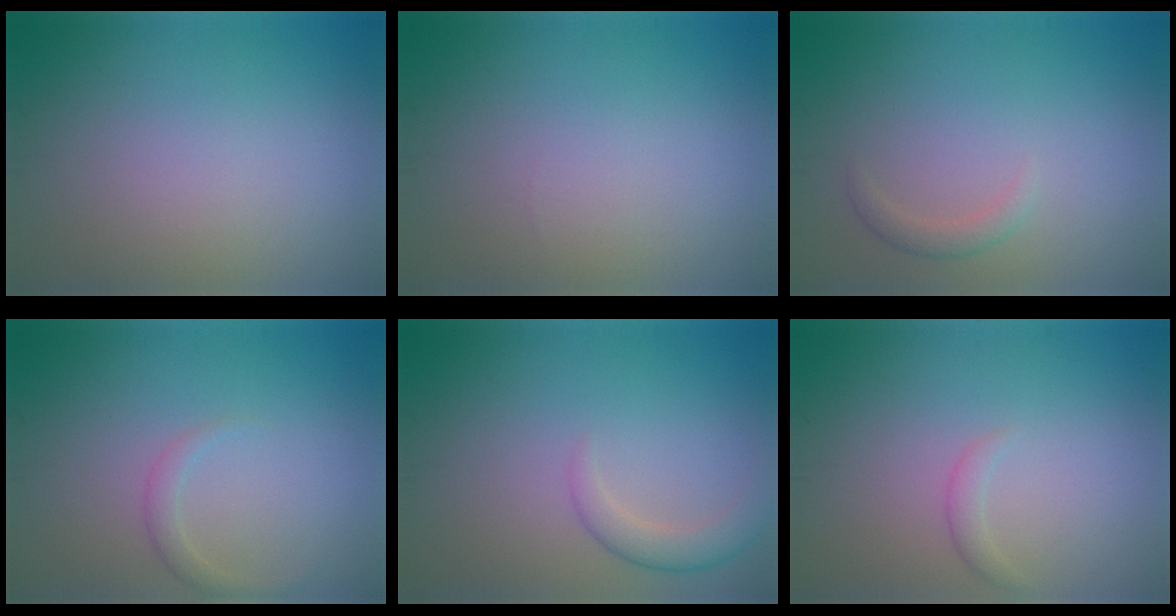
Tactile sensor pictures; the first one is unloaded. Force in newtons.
{"total": 0.0}
{"total": 1.2, "press": 1.2, "slide": 0.0}
{"total": 1.4, "press": 1.4, "slide": 0.1}
{"total": 2.4, "press": 2.4, "slide": 0.2}
{"total": 1.0, "press": 1.0, "slide": 0.1}